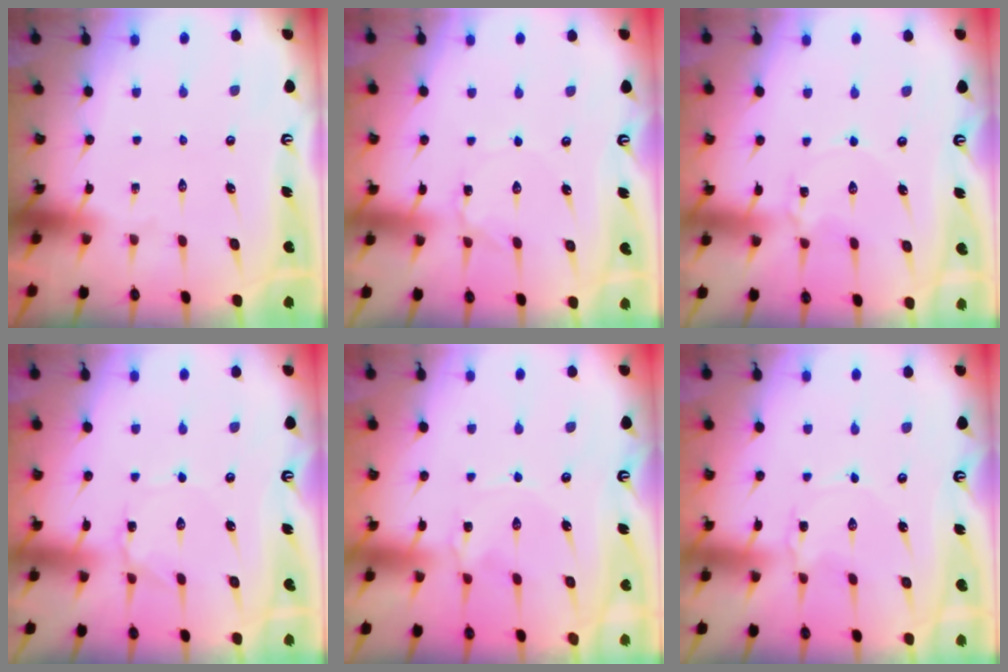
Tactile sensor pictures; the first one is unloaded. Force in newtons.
{"total": 1.4, "press": 1.3, "slide": 0.1}
{"total": 2.9, "press": 2.9, "slide": 0.4}
{"total": 2.3, "press": 2.3, "slide": 0.3}
{"total": 1.1, "press": 1.1, "slide": 0.2}
{"total": 2.0, "press": 2.0, "slide": 0.4}